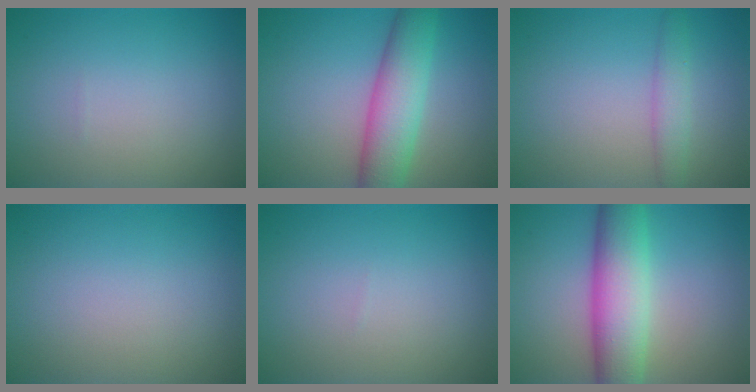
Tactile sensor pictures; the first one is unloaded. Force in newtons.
{"total": 6.3, "press": 6.3, "slide": 0.1}
{"total": 2.2, "press": 2.2, "slide": 0.1}
{"total": 0.0}
{"total": 0.0}
{"total": 8.0, "press": 8.0, "slide": 0.2}